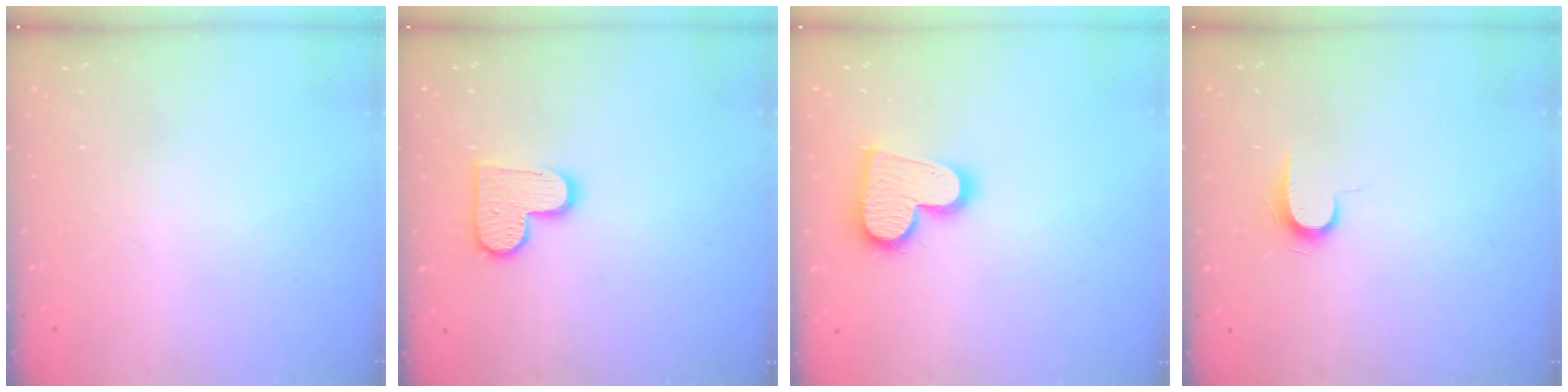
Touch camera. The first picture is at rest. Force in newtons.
{"total": 11.5, "press": 11.4, "slide": 0.6}
{"total": 14.9, "press": 14.8, "slide": 1.1}
{"total": 6.6, "press": 6.6, "slide": 0.7}